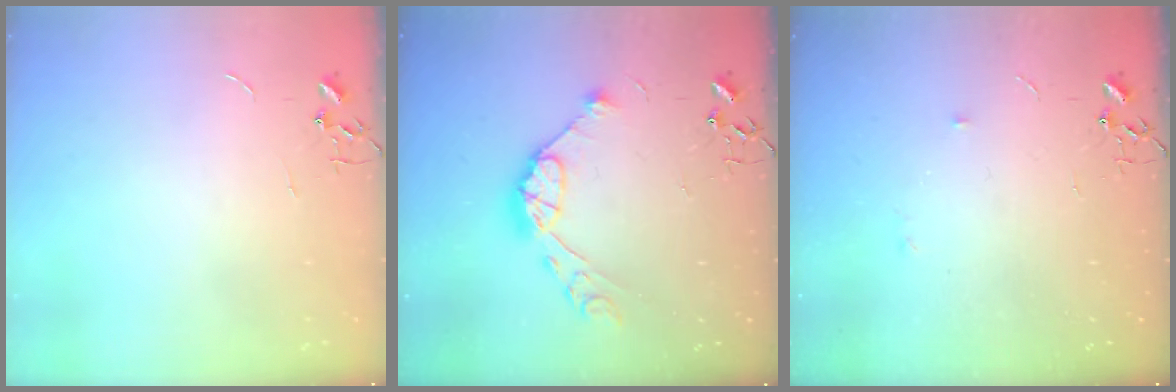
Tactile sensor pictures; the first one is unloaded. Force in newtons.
{"total": 11.7, "press": 11.6, "slide": 1.0}
{"total": 3.6, "press": 3.5, "slide": 0.7}